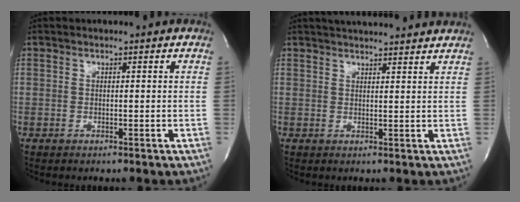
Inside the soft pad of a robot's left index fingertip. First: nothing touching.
{"total": 12.1, "force": [11.3, 1.1, 4.1], "torque": [-0.063, 0.026, 0.143]}